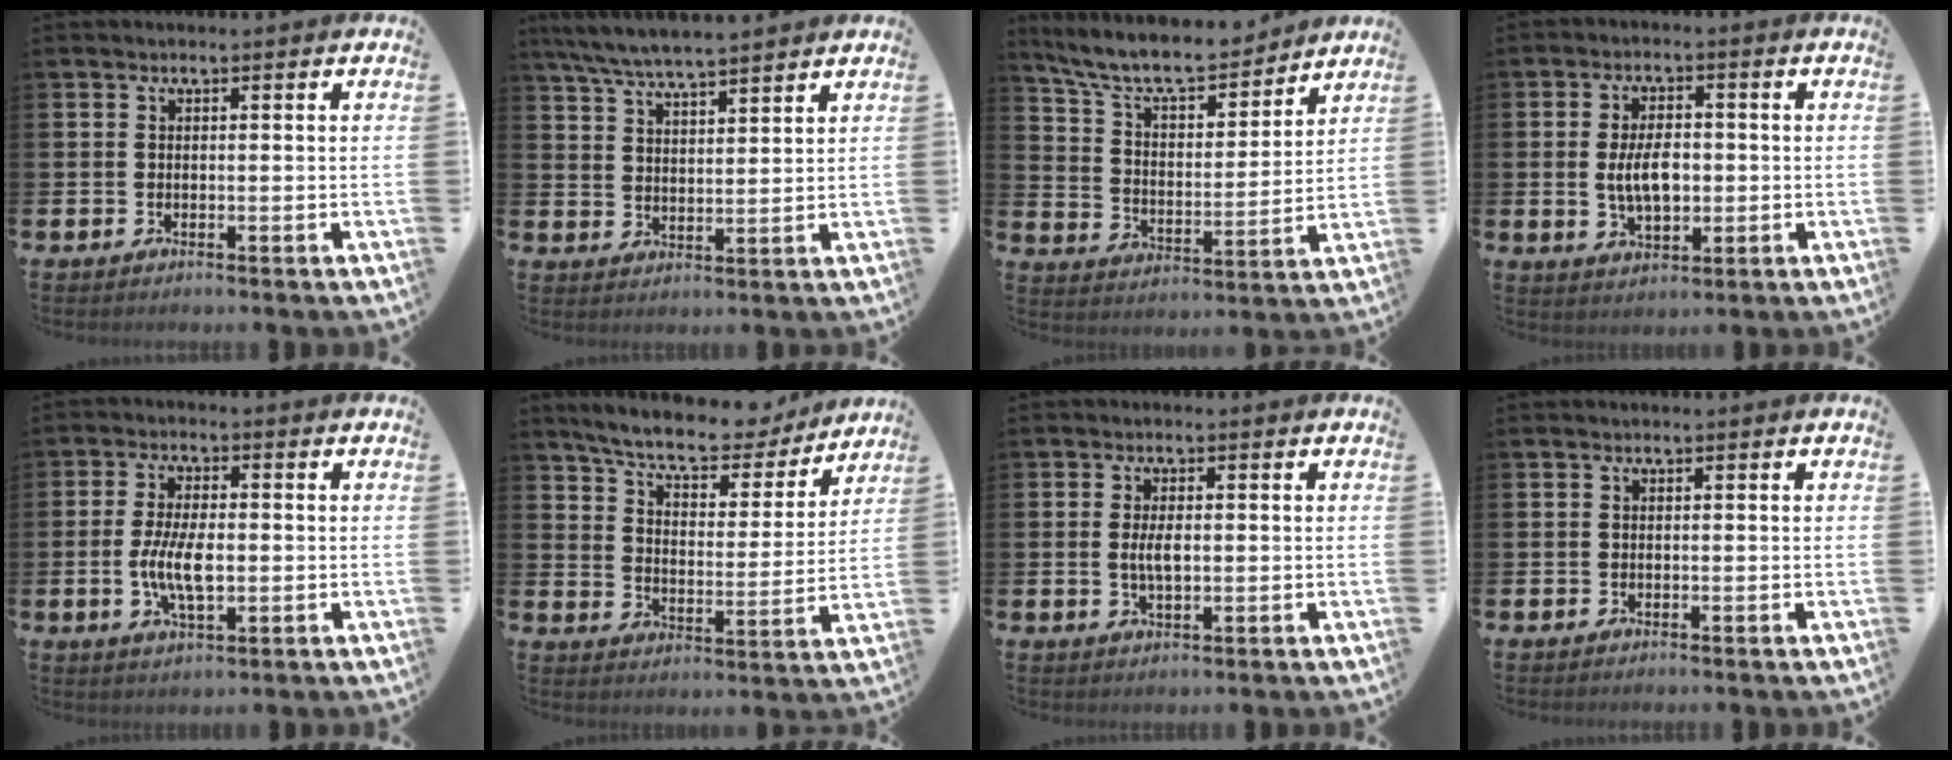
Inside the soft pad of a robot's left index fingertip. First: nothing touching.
{"total": 6.3, "force": [6.0, 0.4, 1.7], "torque": [-0.058, -0.025, 0.109]}
{"total": 9.4, "force": [8.6, 2.2, 3.1], "torque": [-0.094, -0.058, 0.149]}
{"total": 5.7, "force": [0.0, 3.1, 4.8], "torque": [-0.079, -0.002, -0.007]}
{"total": 6.1, "force": [-0.5, 2.6, 5.5], "torque": [-0.108, -0.001, -0.013]}
{"total": 8.9, "force": [8.1, 2.1, 3.0], "torque": [-0.080, -0.057, 0.139]}
{"total": 3.2, "force": [0.2, 1.4, 2.9], "torque": [-0.046, 0.000, -0.002]}
{"total": 0.0}